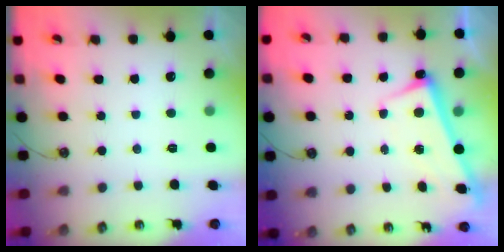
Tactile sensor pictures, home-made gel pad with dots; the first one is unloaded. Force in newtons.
{"total": 2.5, "press": 2.5, "slide": 0.3}